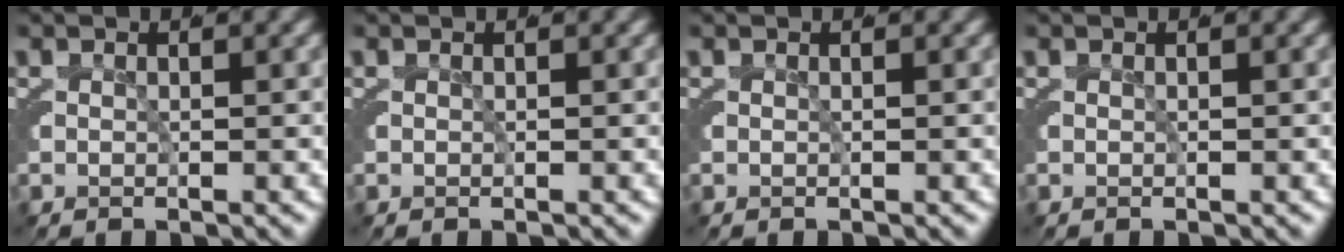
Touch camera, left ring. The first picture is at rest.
{"total": 0.0}
{"total": 0.0}
{"total": 0.0}